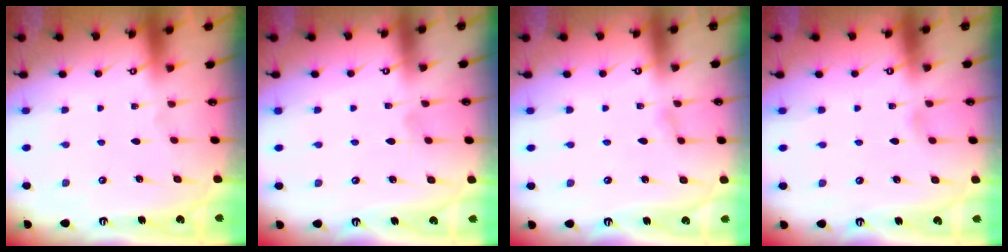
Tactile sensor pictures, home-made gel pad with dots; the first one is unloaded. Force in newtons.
{"total": 2.5, "press": 2.5, "slide": 0.4}
{"total": 1.9, "press": 1.8, "slide": 0.3}
{"total": 2.4, "press": 2.4, "slide": 0.3}